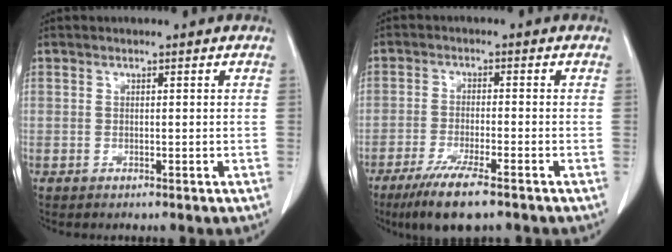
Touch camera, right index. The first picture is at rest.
{"total": 8.4, "force": [-5.8, 0.7, 6.0], "torque": [-0.106, -0.022, -0.094]}